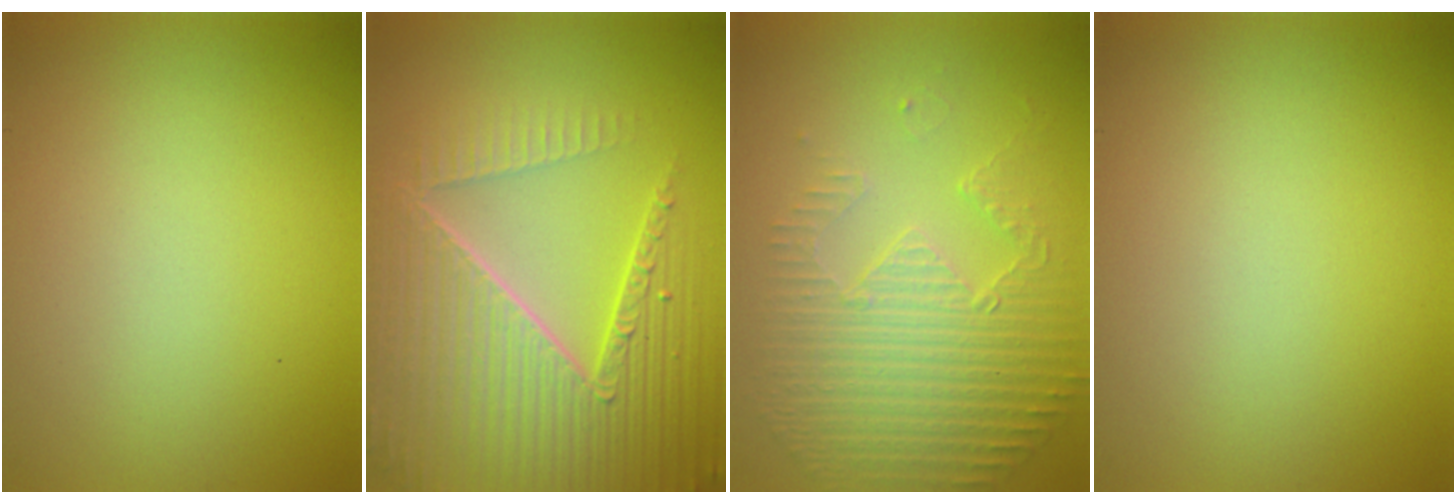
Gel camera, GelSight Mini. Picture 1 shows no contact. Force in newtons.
{"total": 8.6, "press": 6.0, "slide": 6.2}
{"total": 5.2, "press": 3.6, "slide": 3.7}
{"total": 0.0}